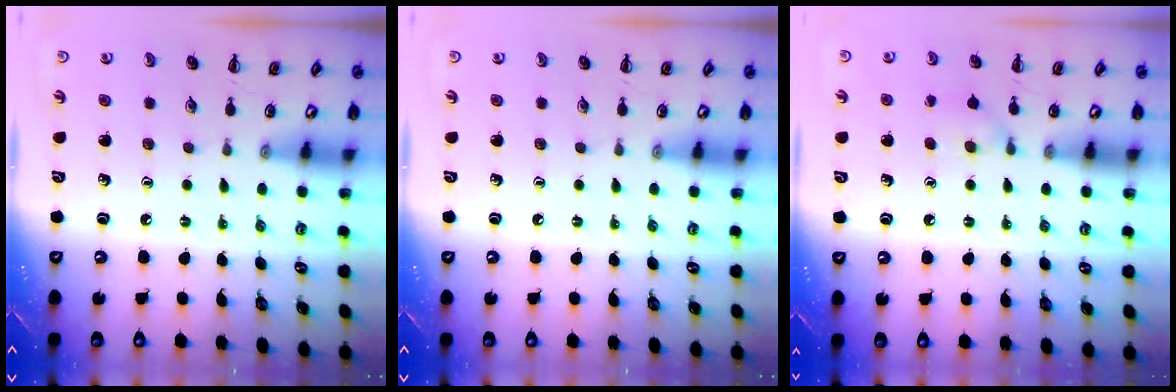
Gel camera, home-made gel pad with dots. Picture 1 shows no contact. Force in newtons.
{"total": 0.0}
{"total": 6.7, "press": 6.5, "slide": 1.8}